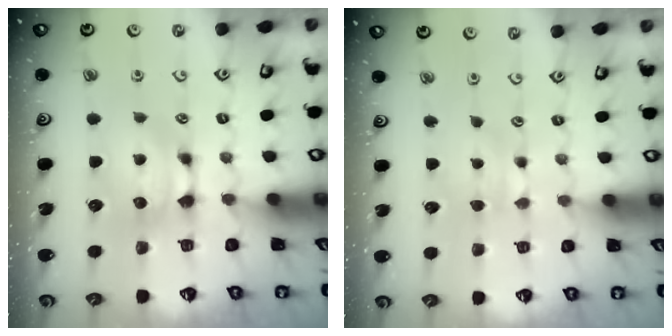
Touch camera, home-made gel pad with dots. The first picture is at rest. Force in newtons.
{"total": 2.4, "press": 2.3, "slide": 0.5}